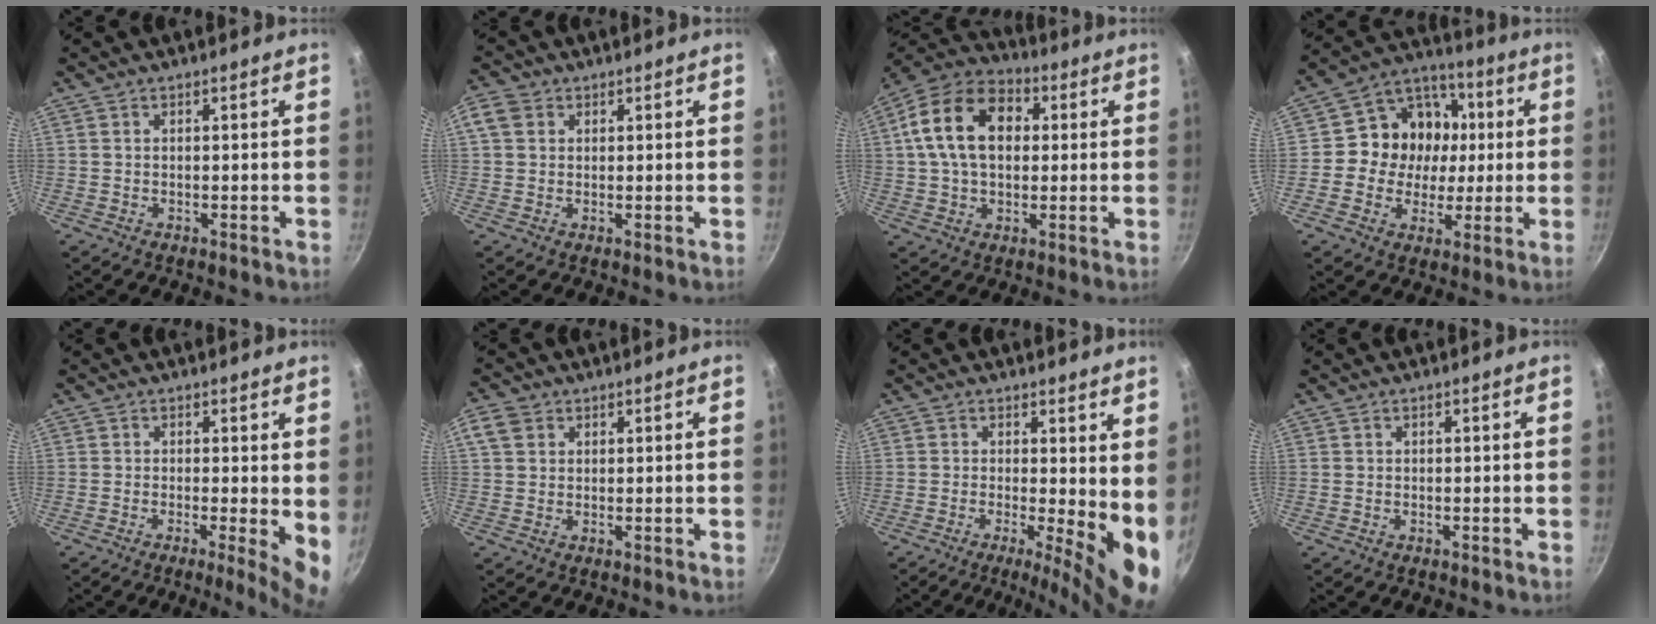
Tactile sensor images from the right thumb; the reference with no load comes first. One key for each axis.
{"total": 4.0, "fx": 1.2, "fy": 3.2, "fz": 2.0, "tx": -0.031, "ty": 0.004, "tz": 0.015}
{"total": 16.6, "fx": 3.0, "fy": 11.4, "fz": 11.6, "tx": -0.181, "ty": 0.024, "tz": 0.035}
{"total": 14.7, "fx": 0.8, "fy": 12.9, "fz": 7.0, "tx": -0.084, "ty": 0.025, "tz": -0.001}
{"total": 6.1, "fx": -0.4, "fy": 1.4, "fz": 6.0, "tx": -0.074, "ty": -0.011, "tz": -0.006}
{"total": 4.0, "fx": 1.4, "fy": 3.2, "fz": 1.9, "tx": -0.026, "ty": 0.003, "tz": 0.024}
{"total": 9.3, "fx": -0.2, "fy": 2.9, "fz": 8.9, "tx": -0.107, "ty": -0.017, "tz": -0.003}
{"total": 0.0}